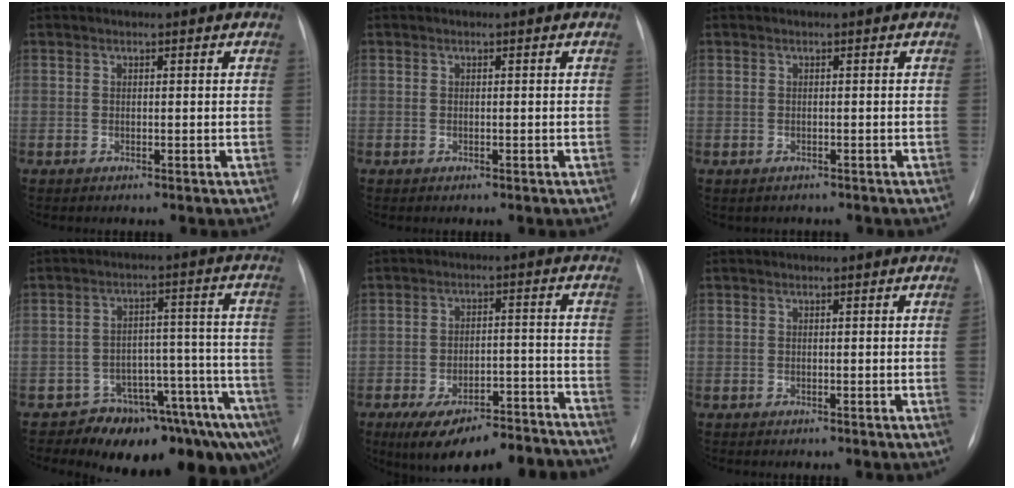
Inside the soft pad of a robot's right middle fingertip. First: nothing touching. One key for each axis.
{"total": 0.0}
{"total": 0.9, "fx": -0.8, "fy": 0.5, "fz": 0.1, "tx": -0.007, "ty": 0.000, "tz": -0.008}
{"total": 14.9, "fx": -11.5, "fy": 5.7, "fz": 7.6, "tx": -0.013, "ty": 0.072, "tz": -0.141}
{"total": 17.0, "fx": -14.2, "fy": 5.2, "fz": 7.7, "tx": -0.085, "ty": 0.025, "tz": -0.196}
{"total": 1.2, "fx": -0.2, "fy": -0.4, "fz": 1.1, "tx": -0.010, "ty": 0.000, "tz": -0.006}